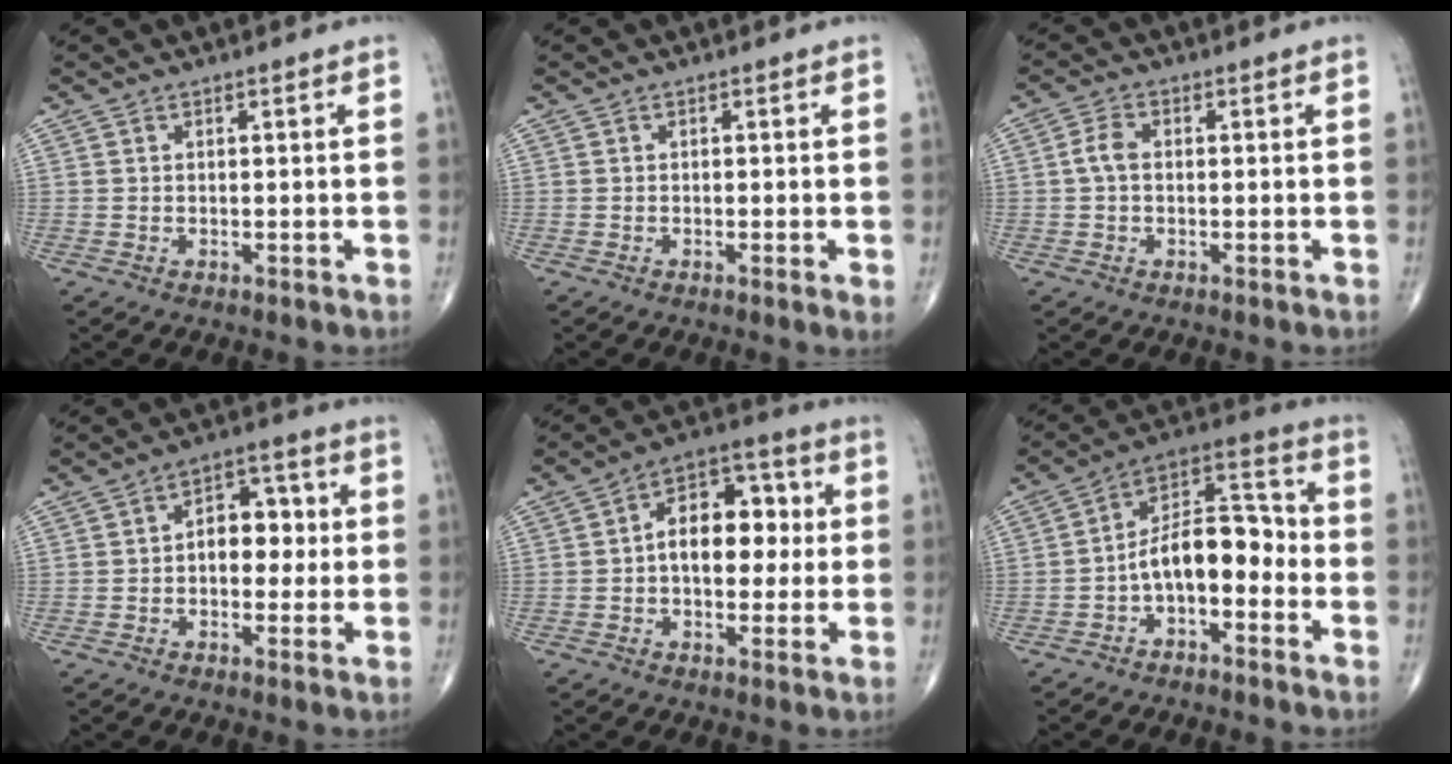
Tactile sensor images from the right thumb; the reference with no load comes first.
{"total": 1.5, "force": [-0.3, 0.1, 1.4], "torque": [-0.027, -0.005, -0.007]}
{"total": 3.1, "force": [0.0, 2.0, 2.4], "torque": [-0.046, 0.007, -0.006]}
{"total": 8.2, "force": [0.0, 5.4, 6.2], "torque": [-0.052, 0.025, -0.008]}
{"total": 12.5, "force": [0.5, 7.8, 9.8], "torque": [-0.110, 0.031, -0.001]}
{"total": 11.7, "force": [-3.3, 6.3, 9.3], "torque": [-0.128, 0.061, -0.067]}